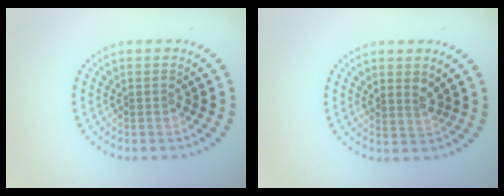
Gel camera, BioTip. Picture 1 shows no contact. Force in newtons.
{"total": 1.4, "press": 1.1, "slide": 0.8}